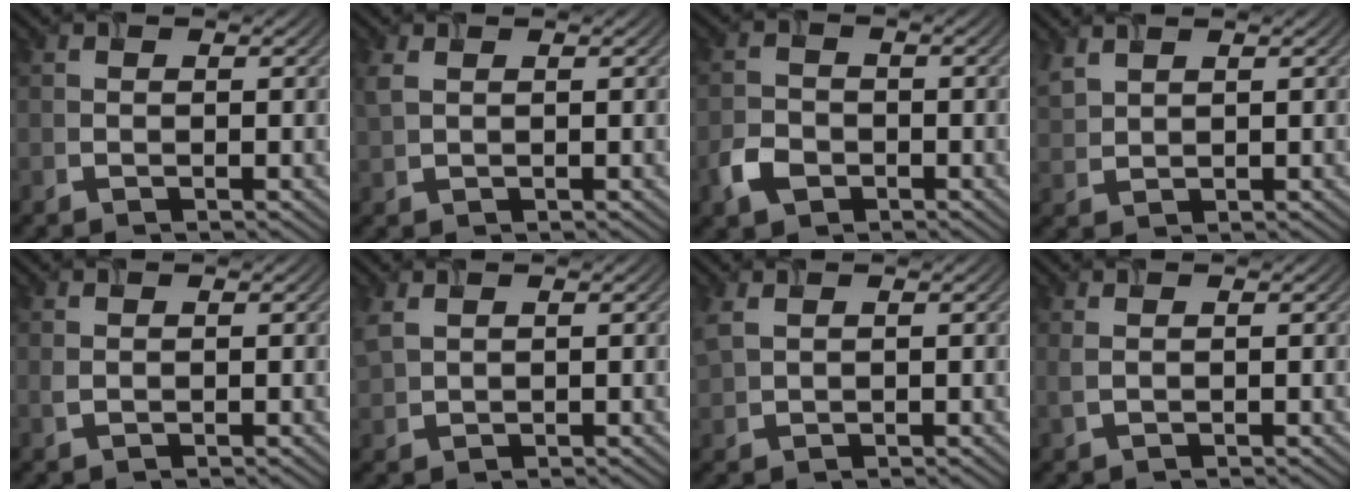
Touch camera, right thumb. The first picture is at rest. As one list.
[{"total": 1.7, "force": [0.8, 0.9, 1.2], "torque": [-0.040, 0.002, 0.019]}, {"total": 3.5, "force": [-1.9, 2.5, 1.6], "torque": [-0.039, -0.005, -0.043]}, {"total": 2.7, "force": [2.1, 1.0, 1.4], "torque": [-0.044, 0.006, 0.052]}, {"total": 0.6, "force": [0.3, 0.2, 0.4], "torque": [-0.015, 0.000, 0.007]}, {"total": 2.8, "force": [1.6, 1.5, 1.8], "torque": [-0.061, 0.006, 0.039]}, {"total": 2.8, "force": [1.5, 1.5, 1.9], "torque": [-0.063, 0.006, 0.036]}, {"total": 1.0, "force": [0.5, 0.2, 0.8], "torque": [-0.021, 0.000, 0.012]}]